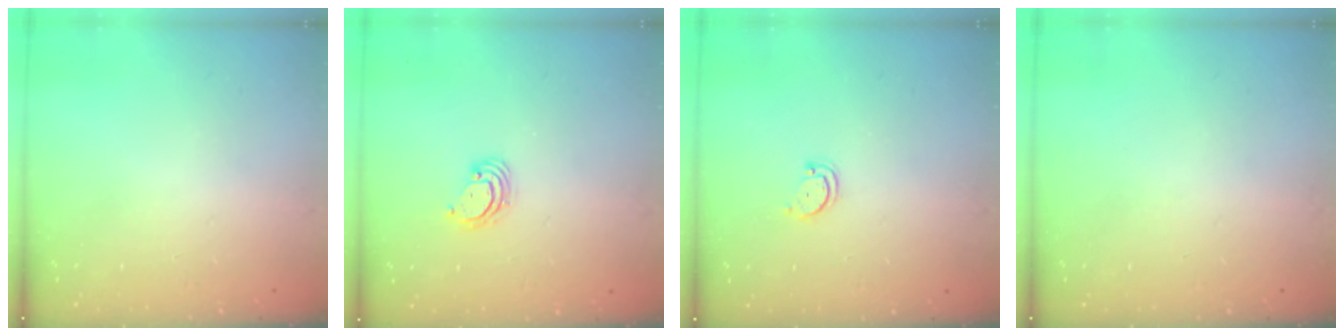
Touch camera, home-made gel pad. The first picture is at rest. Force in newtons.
{"total": 3.4, "press": 3.4, "slide": 0.2}
{"total": 2.8, "press": 2.8, "slide": 0.3}
{"total": 0.0}